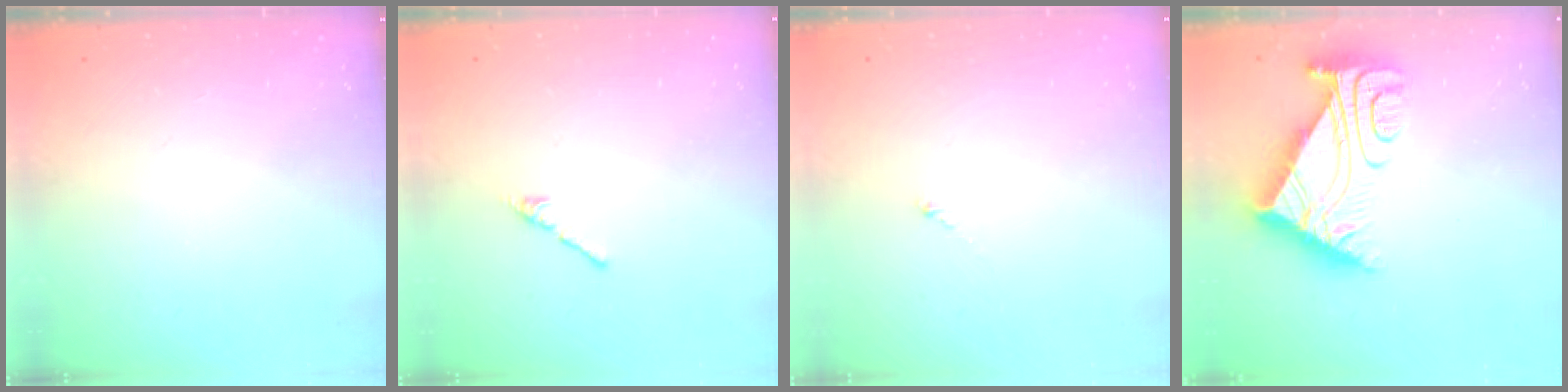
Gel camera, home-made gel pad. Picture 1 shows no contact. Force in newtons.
{"total": 2.7, "press": 2.7, "slide": 0.7}
{"total": 0.0}
{"total": 11.1, "press": 11.1, "slide": 1.0}